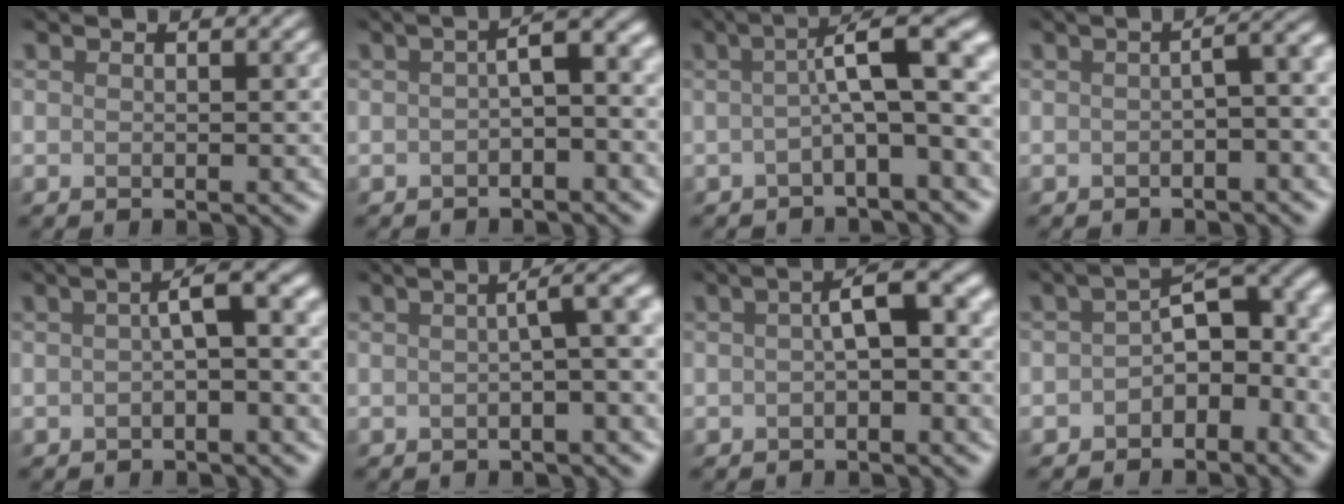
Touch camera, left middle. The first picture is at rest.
{"total": 3.7, "force": [-1.0, 1.2, 3.4], "torque": [-0.048, 0.012, -0.022]}
{"total": 6.3, "force": [-0.6, 1.1, 6.1], "torque": [-0.080, 0.028, -0.021]}
{"total": 4.1, "force": [-1.6, 1.4, 3.5], "torque": [-0.032, 0.008, -0.024]}
{"total": 3.5, "force": [-0.4, 0.8, 3.4], "torque": [-0.052, 0.016, -0.012]}
{"total": 4.0, "force": [-0.7, 1.0, 3.8], "torque": [-0.035, 0.015, -0.015]}
{"total": 3.5, "force": [-0.3, 1.0, 3.4], "torque": [-0.053, 0.016, -0.011]}
{"total": 8.1, "force": [-2.2, 4.8, 6.1], "torque": [-0.075, 0.004, -0.040]}